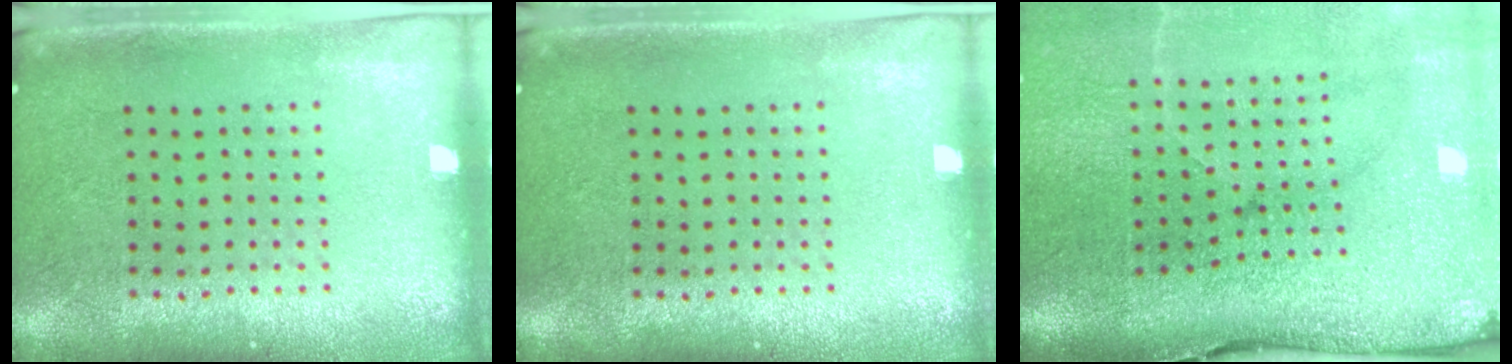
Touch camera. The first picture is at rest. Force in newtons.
{"total": 0.0}
{"total": 5.0, "press": 3.9, "slide": 3.1}